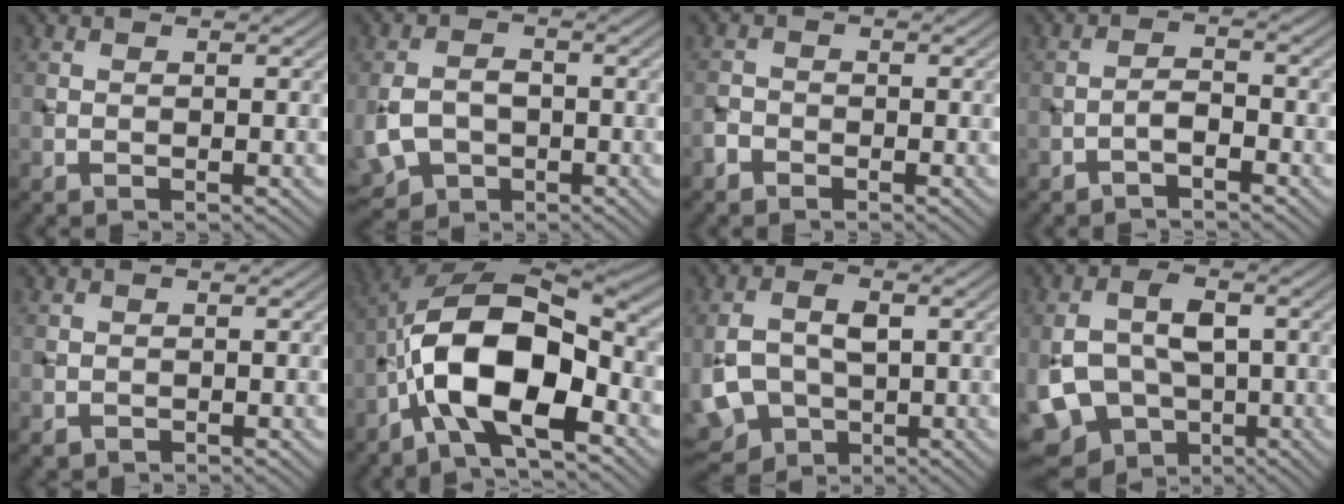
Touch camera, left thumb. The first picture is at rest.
{"total": 6.3, "force": [-2.0, 4.5, 4.0], "torque": [-0.094, -0.016, -0.039]}
{"total": 1.5, "force": [-1.2, 0.8, 0.3], "torque": [-0.006, 0.001, -0.031]}
{"total": 2.0, "force": [-1.5, 0.5, 1.2], "torque": [-0.023, 0.009, -0.034]}
{"total": 0.6, "force": [-0.1, 0.5, 0.1], "torque": [0.000, -0.005, -0.001]}
{"total": 14.5, "force": [-4.1, 6.6, 12.2], "torque": [-0.220, 0.004, -0.083]}
{"total": 9.6, "force": [-1.6, 6.5, 6.8], "torque": [-0.154, -0.013, -0.029]}
{"total": 10.9, "force": [-2.5, 7.5, 7.5], "torque": [-0.154, -0.012, -0.047]}